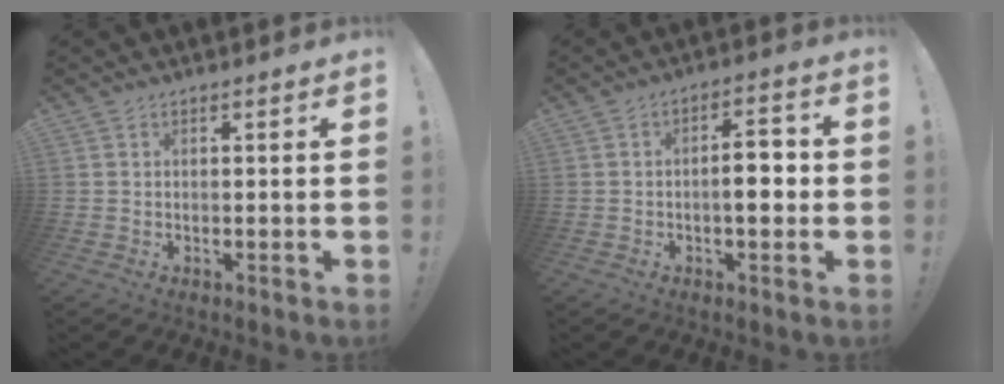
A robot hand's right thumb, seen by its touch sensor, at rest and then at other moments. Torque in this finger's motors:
{"motor_torque": [0.00, 0.21, 0.22, -0.17, 0.01]}